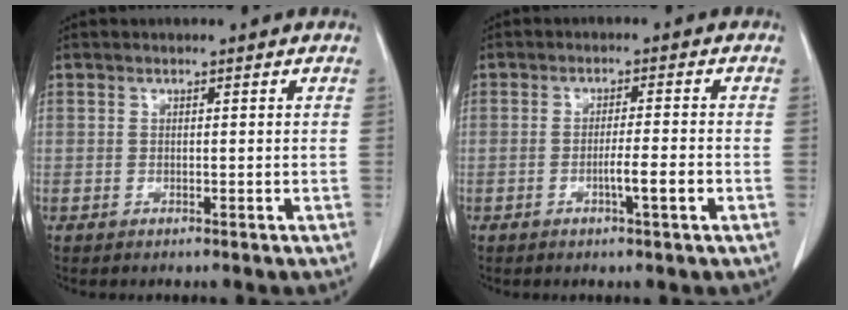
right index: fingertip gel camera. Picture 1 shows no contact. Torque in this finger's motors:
{"motor_torque": [0.59, -0.39, 0.29, 0.06]}